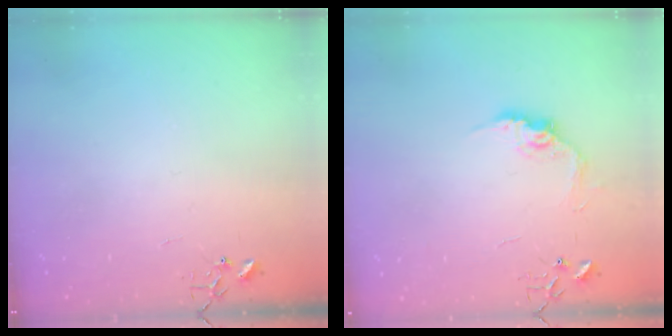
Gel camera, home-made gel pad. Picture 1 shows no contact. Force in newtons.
{"total": 9.9, "press": 9.9, "slide": 0.6}